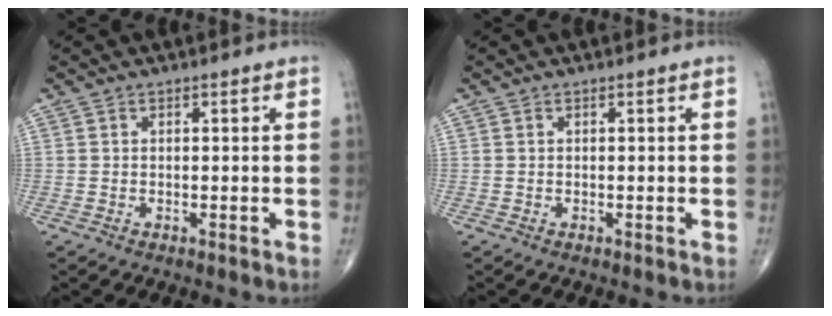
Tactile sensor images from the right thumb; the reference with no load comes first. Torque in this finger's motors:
{"motor_torque": [-0.01, 0.29, -0.04, -0.22, -0.01]}